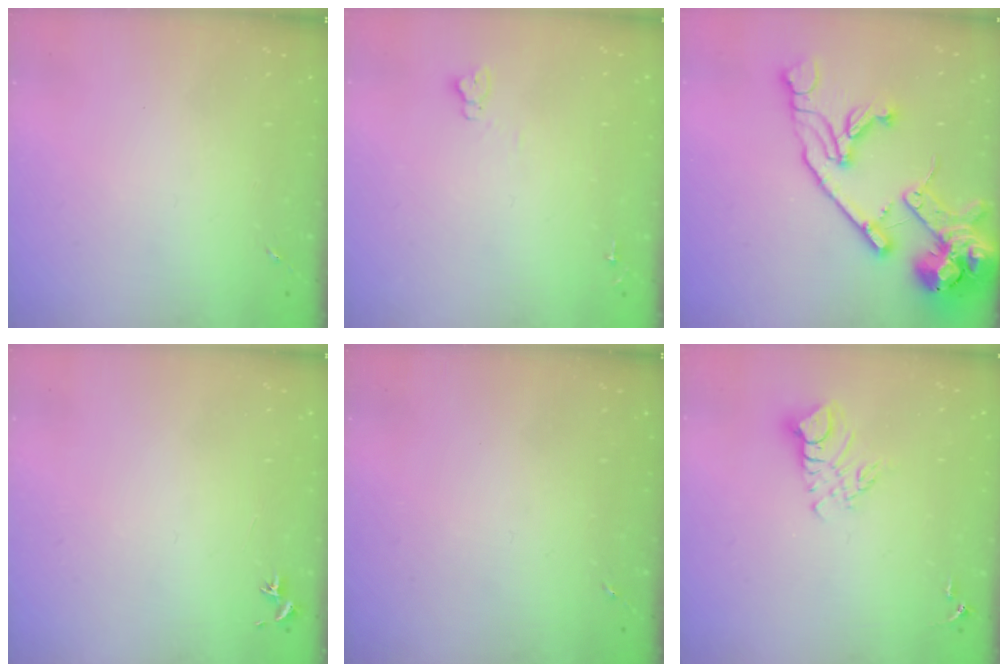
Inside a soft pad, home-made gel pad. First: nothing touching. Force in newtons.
{"total": 3.8, "press": 3.8, "slide": 0.3}
{"total": 23.6, "press": 23.4, "slide": 3.5}
{"total": 0.8, "press": 0.7, "slide": 0.3}
{"total": 0.0}
{"total": 9.3, "press": 9.3, "slide": 0.9}